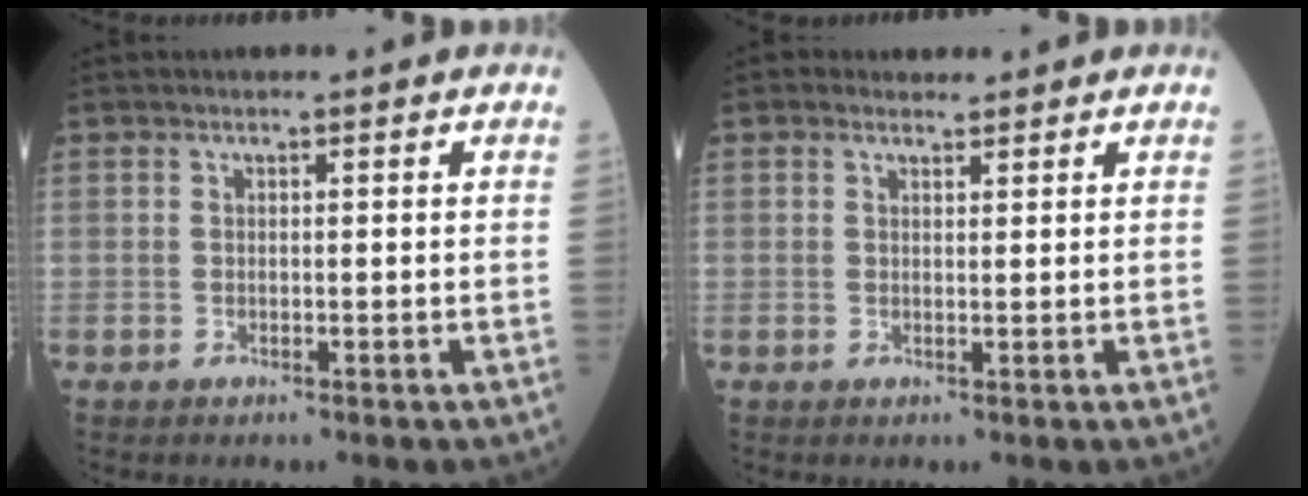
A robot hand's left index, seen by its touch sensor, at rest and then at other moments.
{"total": 1.2, "force": [1.0, 0.6, 0.1], "torque": [-0.009, 0.007, 0.016]}